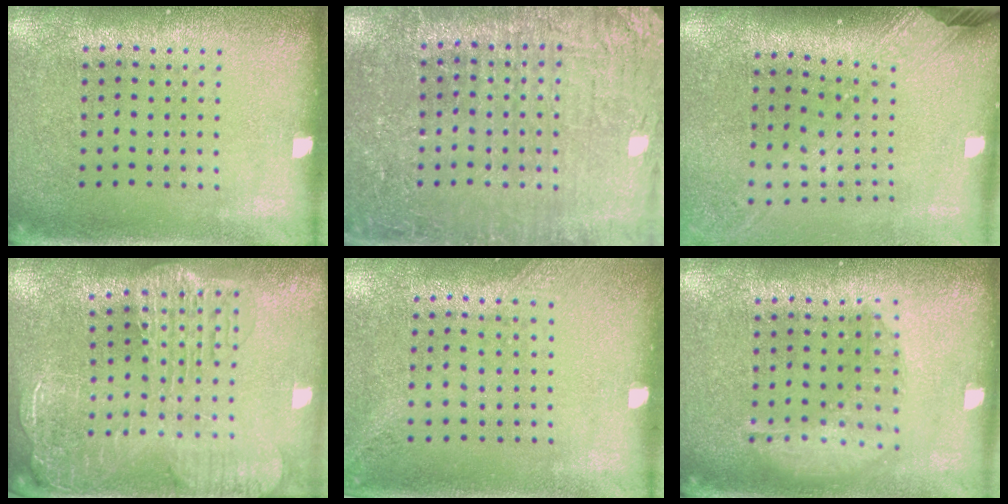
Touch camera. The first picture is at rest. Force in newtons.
{"total": 4.1, "press": 4.0, "slide": 1.1}
{"total": 2.4, "press": 1.7, "slide": 1.6}
{"total": 2.9, "press": 2.4, "slide": 1.7}
{"total": 1.4, "press": 1.1, "slide": 0.9}
{"total": 1.4, "press": 1.3, "slide": 0.6}